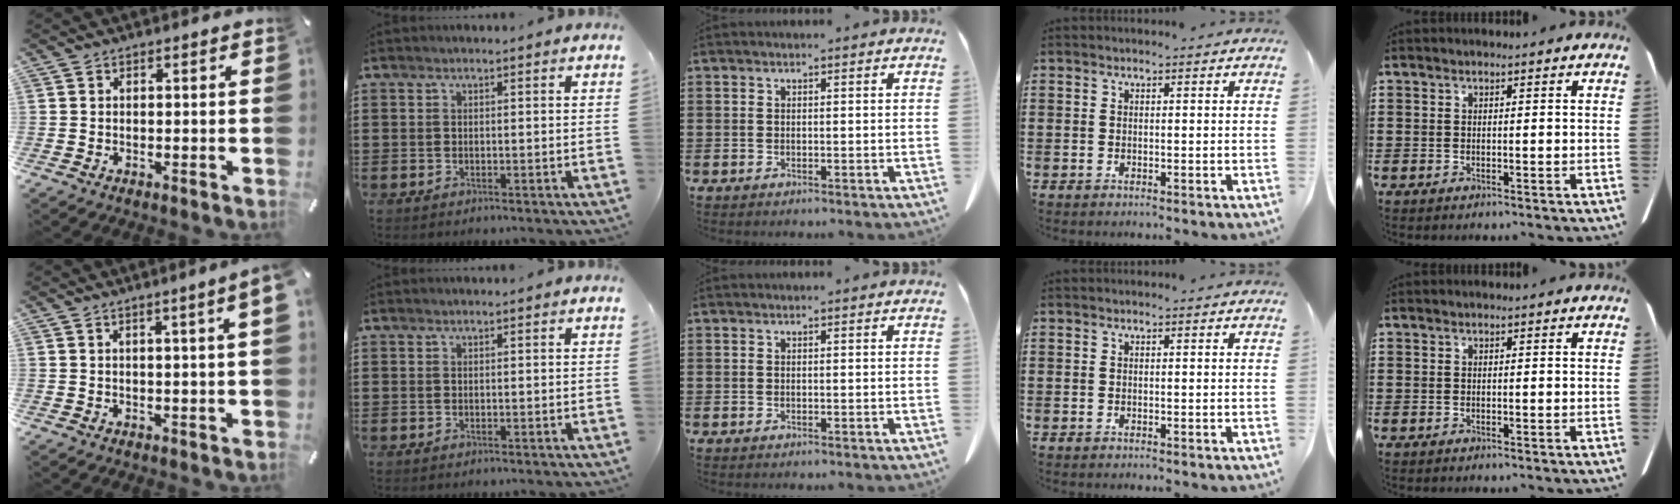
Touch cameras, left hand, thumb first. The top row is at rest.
{"thumb": {"total": 4.3, "force": [1.6, 0.0, 4.0], "torque": [-0.067, -0.004, 0.025]}}